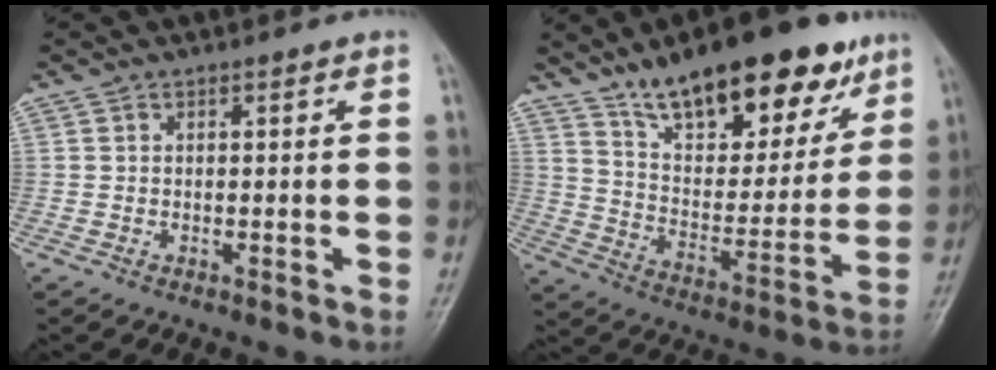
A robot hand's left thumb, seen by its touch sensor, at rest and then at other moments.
{"total": 24.8, "force": [16.5, 9.8, 15.6], "torque": [-0.190, -0.055, 0.264]}